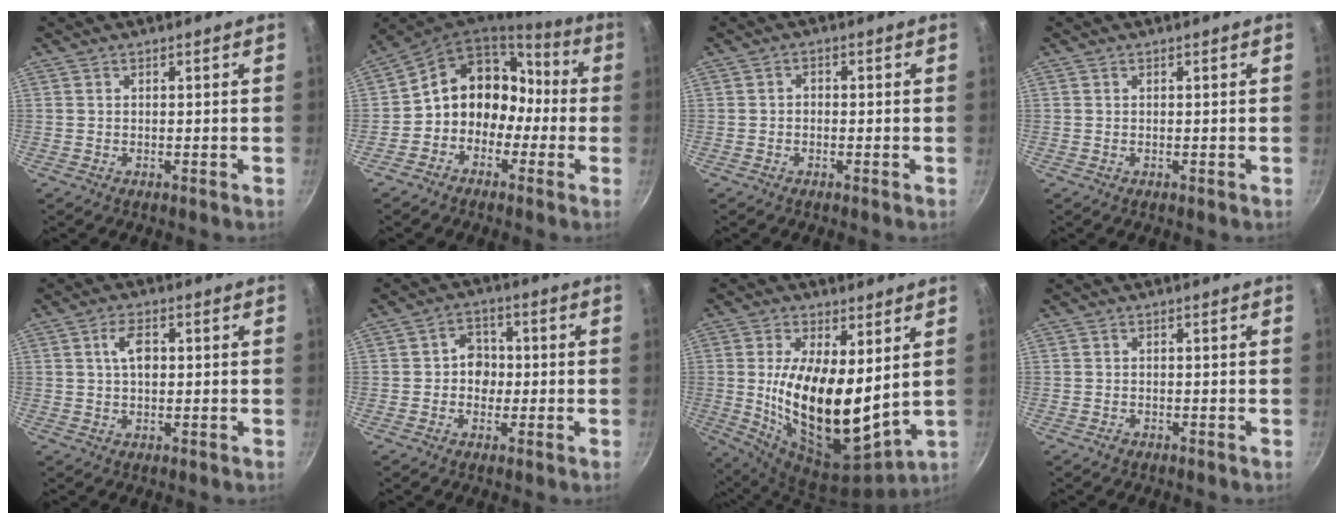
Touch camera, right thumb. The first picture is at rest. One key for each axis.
{"total": 13.0, "fx": -2.1, "fy": 11.1, "fz": 6.4, "tx": -0.043, "ty": 0.063, "tz": -0.049}
{"total": 1.4, "fx": -0.5, "fy": 1.1, "fz": 0.8, "tx": -0.011, "ty": 0.009, "tz": -0.009}
{"total": 0.0}
{"total": 4.7, "fx": 0.8, "fy": 2.6, "fz": 3.8, "tx": -0.059, "ty": 0.007, "tz": 0.011}
{"total": 5.6, "fx": -0.4, "fy": 4.8, "fz": 2.9, "tx": -0.005, "ty": 0.010, "tz": -0.012}
{"total": 20.2, "fx": 2.8, "fy": 9.4, "fz": 17.7, "tx": -0.300, "ty": -0.050, "tz": 0.061}
{"total": 1.0, "fx": -0.6, "fy": 0.6, "fz": 0.4, "tx": -0.010, "ty": 0.002, "tz": -0.007}